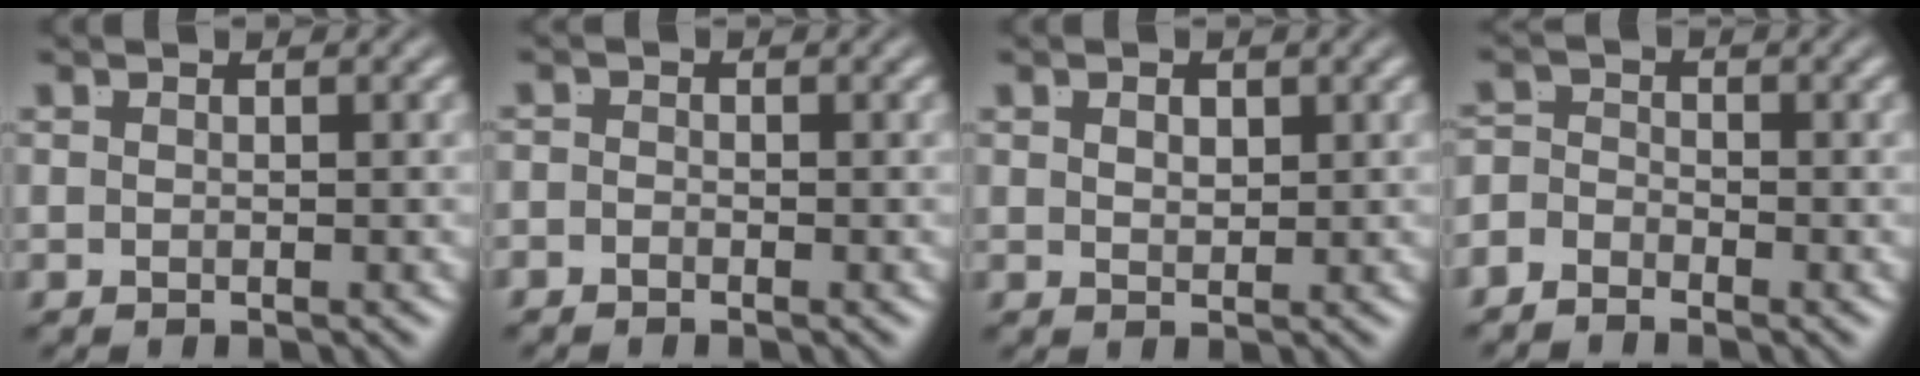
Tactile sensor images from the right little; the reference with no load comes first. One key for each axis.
{"total": 1.0, "fx": -1.0, "fy": 0.1, "fz": -0.1, "tx": 0.002, "ty": -0.011, "tz": -0.016}
{"total": 0.9, "fx": 0.5, "fy": -0.3, "fz": 0.7, "tx": -0.008, "ty": -0.013, "tz": 0.020}
{"total": 2.2, "fx": -1.9, "fy": 1.2, "fz": 0.4, "tx": -0.003, "ty": -0.019, "tz": -0.031}